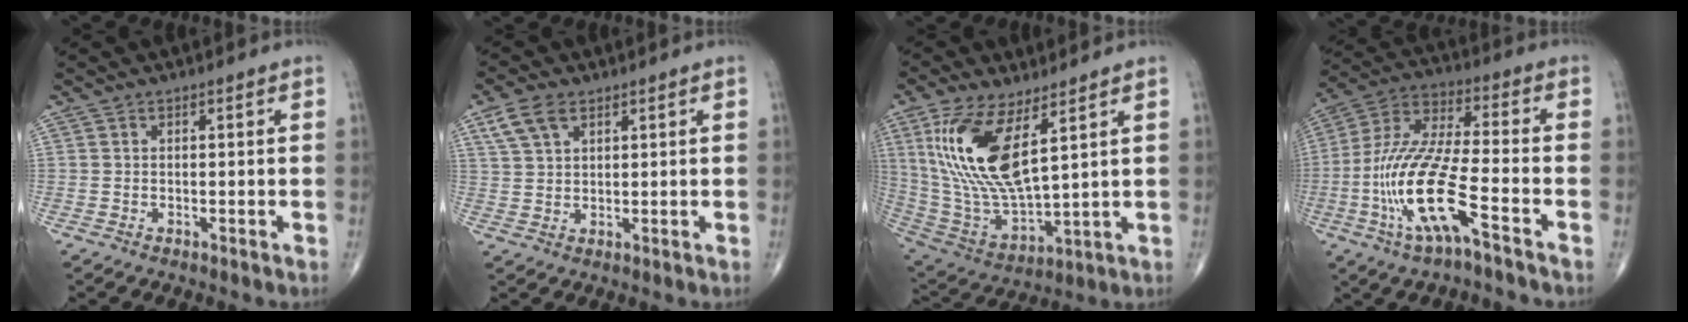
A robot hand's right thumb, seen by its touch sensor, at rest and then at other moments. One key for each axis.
{"total": 5.9, "fx": 3.1, "fy": 3.3, "fz": 3.7, "tx": -0.070, "ty": -0.001, "tz": 0.067}
{"total": 18.7, "fx": 7.0, "fy": 7.0, "fz": 15.8, "tx": -0.320, "ty": -0.034, "tz": 0.147}
{"total": 17.0, "fx": -6.5, "fy": 3.8, "fz": 15.3, "tx": -0.336, "ty": 0.030, "tz": -0.125}